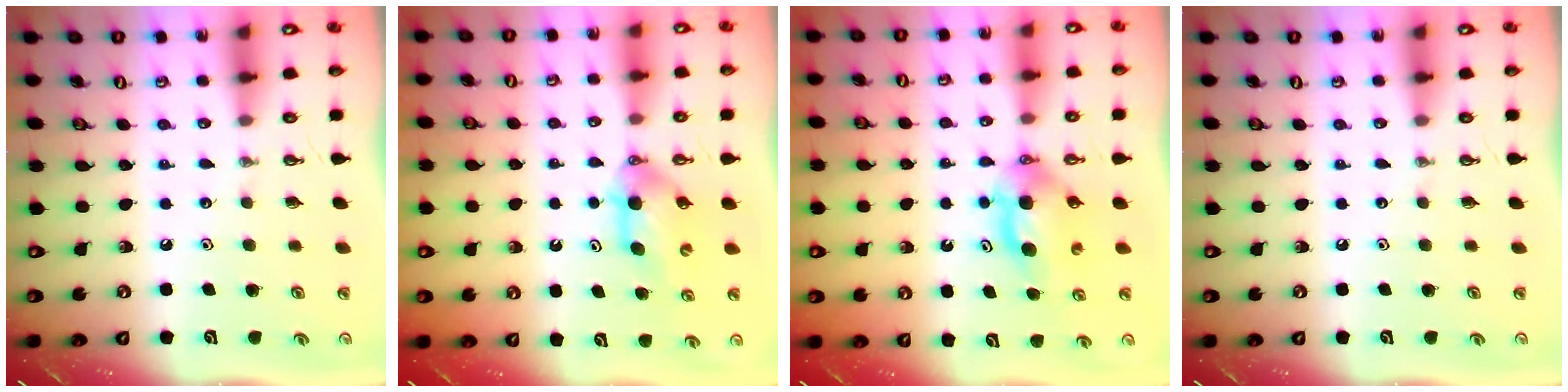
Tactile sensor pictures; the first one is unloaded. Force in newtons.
{"total": 5.4, "press": 5.2, "slide": 1.4}
{"total": 5.8, "press": 5.7, "slide": 1.2}
{"total": 0.0}